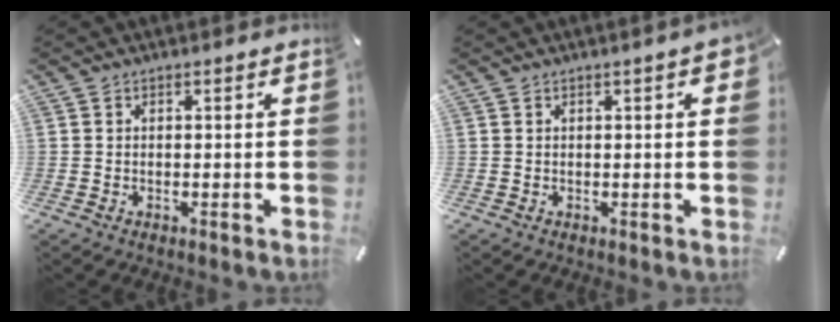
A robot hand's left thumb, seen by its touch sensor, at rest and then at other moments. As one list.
[{"total": 2.6, "force": [0.8, 0.6, 2.4], "torque": [-0.038, 0.000, 0.010]}]